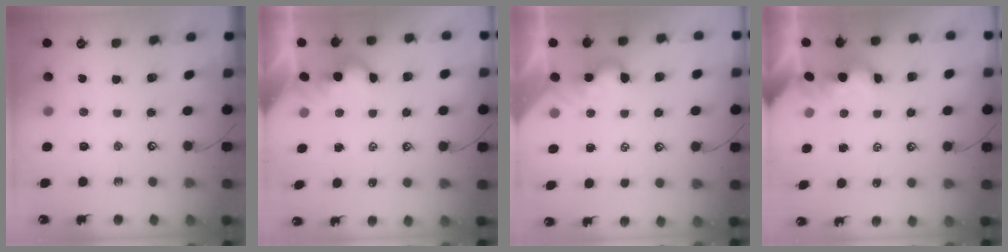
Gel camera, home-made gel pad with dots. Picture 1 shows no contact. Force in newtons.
{"total": 2.1, "press": 2.1, "slide": 0.3}
{"total": 0.8, "press": 0.7, "slide": 0.5}
{"total": 2.0, "press": 2.0, "slide": 0.2}